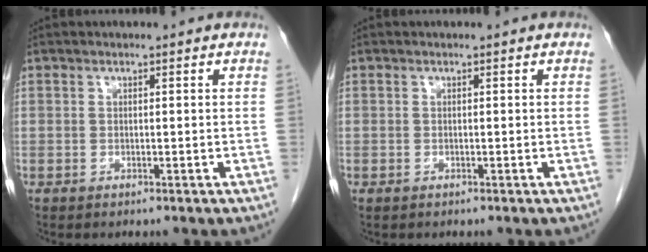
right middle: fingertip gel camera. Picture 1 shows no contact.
{"total": 0.0}